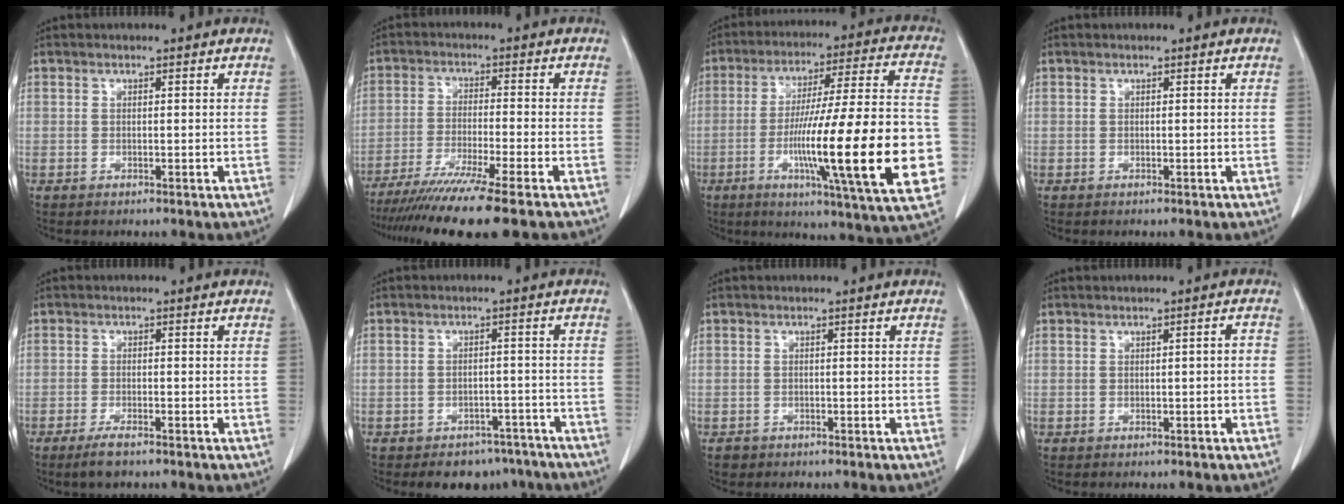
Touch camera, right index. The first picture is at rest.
{"total": 14.0, "force": [-11.1, -1.2, 8.5], "torque": [-0.136, -0.043, -0.177]}
{"total": 26.2, "force": [-6.0, 1.3, 25.5], "torque": [-0.352, -0.013, -0.095]}
{"total": 0.0}
{"total": 3.0, "force": [-2.2, 0.5, 1.9], "torque": [-0.042, -0.004, -0.040]}
{"total": 7.0, "force": [-5.6, 4.0, 1.5], "torque": [0.004, 0.015, -0.073]}
{"total": 1.2, "force": [-0.7, 1.0, -0.1], "torque": [-0.006, 0.004, -0.013]}
{"total": 1.1, "force": [-0.3, 0.2, 1.1], "torque": [-0.015, 0.003, -0.003]}